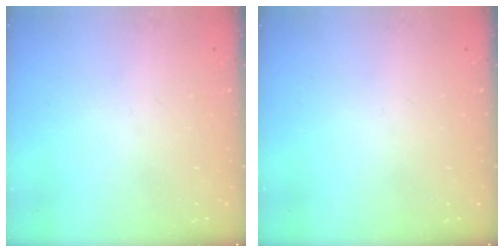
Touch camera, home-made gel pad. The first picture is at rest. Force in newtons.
{"total": 0.0}